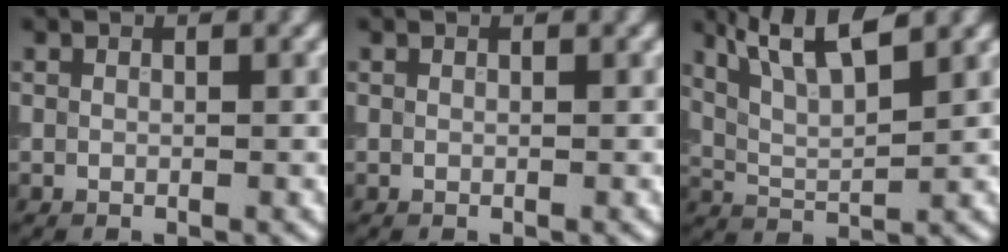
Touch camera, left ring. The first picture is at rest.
{"total": 0.0}
{"total": 5.7, "force": [3.6, 1.4, 4.2], "torque": [-0.084, 0.012, 0.064]}